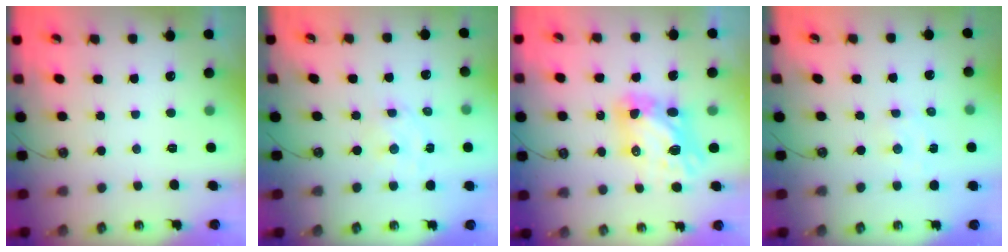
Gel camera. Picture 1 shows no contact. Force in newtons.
{"total": 2.6, "press": 2.6, "slide": 0.6}
{"total": 9.8, "press": 9.7, "slide": 1.1}
{"total": 3.0, "press": 3.0, "slide": 0.4}